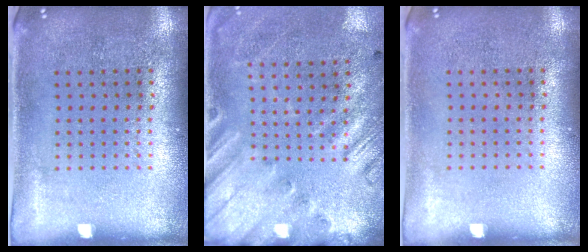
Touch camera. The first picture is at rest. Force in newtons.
{"total": 2.6, "press": 1.8, "slide": 1.8}
{"total": 0.0}